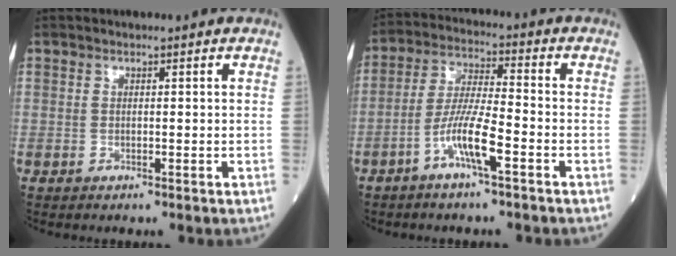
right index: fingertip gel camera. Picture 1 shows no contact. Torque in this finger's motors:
{"motor_torque": [0.12, -0.27, 0.13, 0.04]}